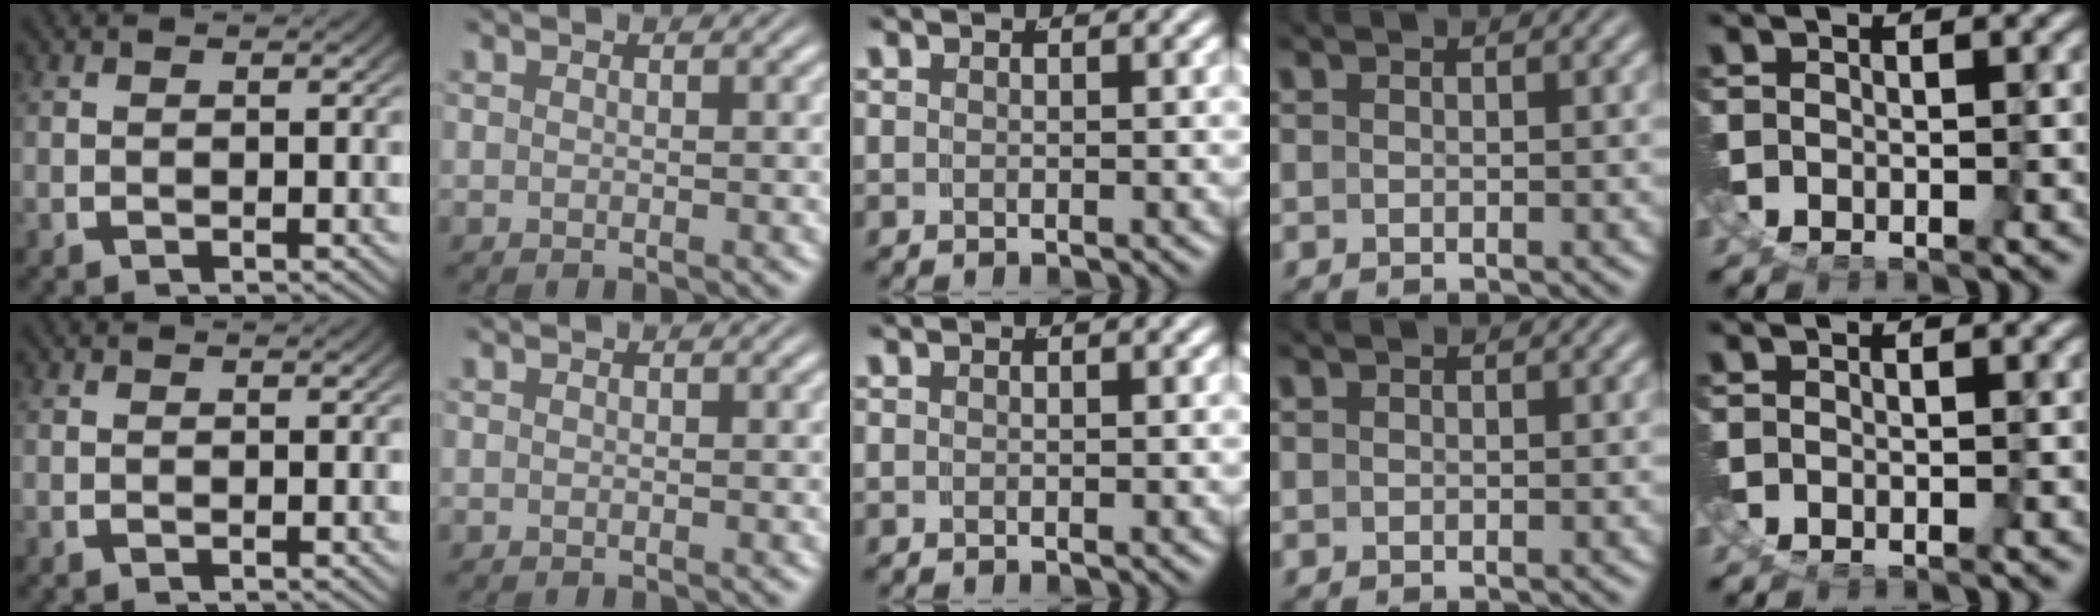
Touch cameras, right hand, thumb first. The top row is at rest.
{}